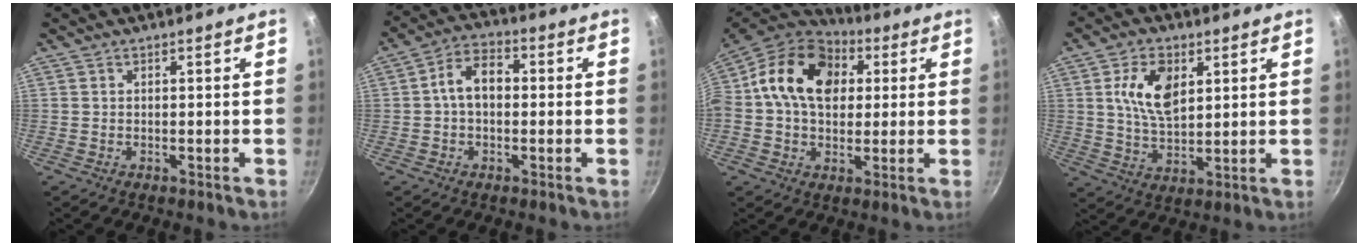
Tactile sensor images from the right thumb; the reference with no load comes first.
{"total": 7.5, "force": [0.2, 5.0, 5.6], "torque": [-0.075, 0.026, -0.009]}
{"total": 18.6, "force": [4.2, 13.6, 12.0], "torque": [-0.180, 0.019, 0.054]}
{"total": 10.4, "force": [3.3, 6.0, 7.8], "torque": [-0.128, -0.015, 0.063]}